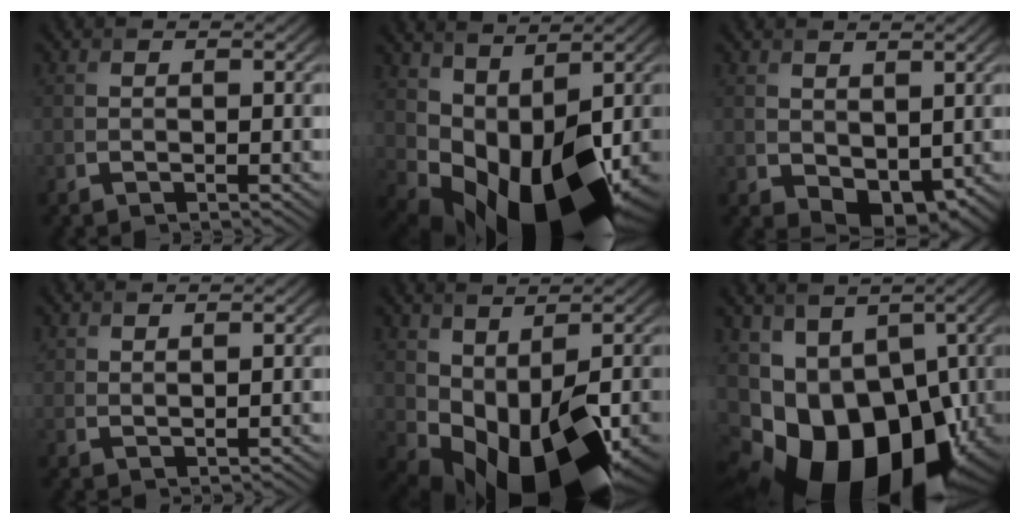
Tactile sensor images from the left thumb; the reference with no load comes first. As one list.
[{"total": 14.5, "force": [-0.1, 8.5, 11.8], "torque": [-0.205, -0.029, 0.028]}, {"total": 4.6, "force": [0.7, 3.3, 3.1], "torque": [-0.056, -0.014, 0.018]}, {"total": 2.2, "force": [2.1, 0.2, 0.4], "torque": [-0.005, -0.002, 0.043]}, {"total": 13.4, "force": [-1.5, 7.2, 11.2], "torque": [-0.197, -0.025, -0.003]}, {"total": 18.6, "force": [-5.4, 12.6, 12.6], "torque": [-0.231, -0.031, -0.068]}]